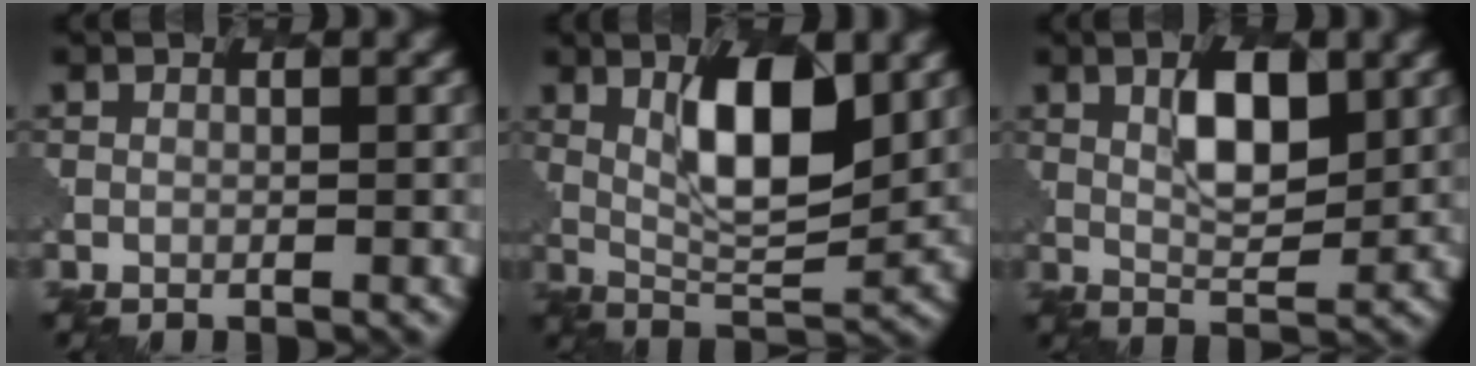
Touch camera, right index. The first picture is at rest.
{"total": 7.5, "force": [2.4, 2.4, 6.7], "torque": [-0.110, -0.005, 0.045]}
{"total": 5.0, "force": [1.8, 1.9, 4.2], "torque": [-0.072, 0.000, 0.033]}